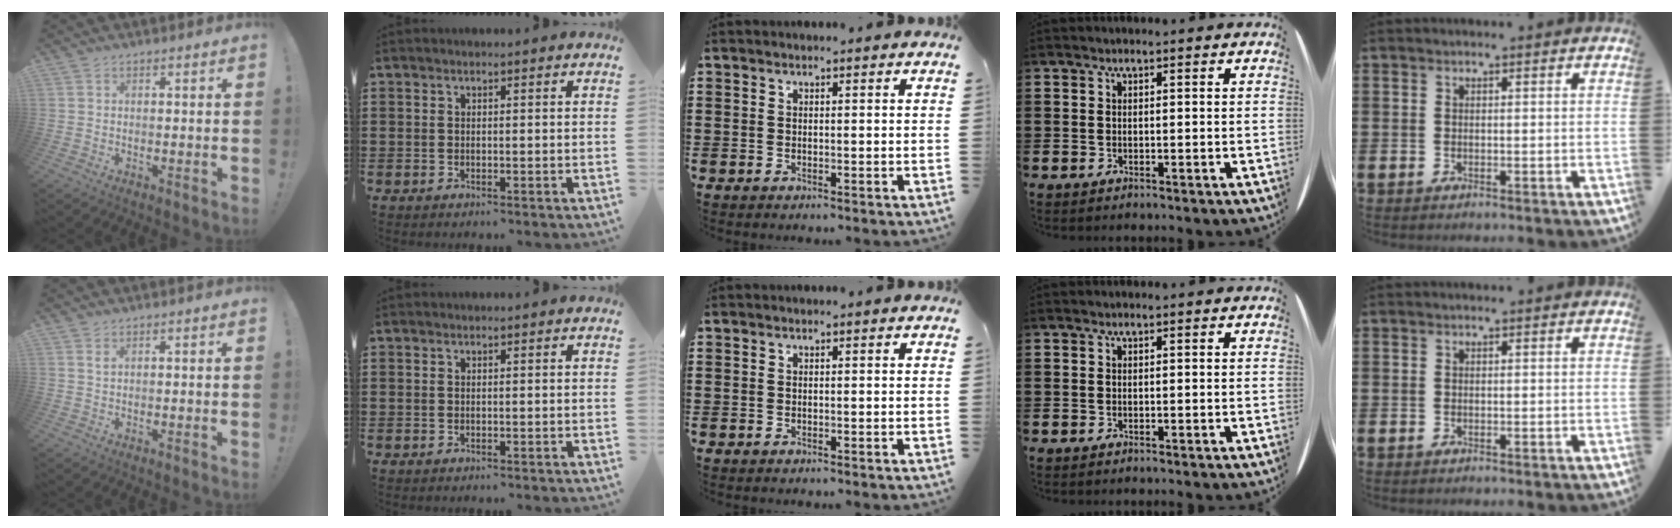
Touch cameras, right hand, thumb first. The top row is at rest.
{"thumb": {"total": 1.1, "force": [0.6, 0.2, 0.9], "torque": [-0.013, 0.000, 0.008]}}